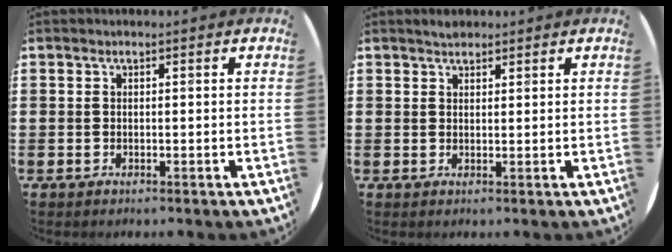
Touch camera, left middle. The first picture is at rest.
{"total": 1.3, "force": [1.3, 0.3, 0.0], "torque": [-0.001, 0.003, 0.024]}